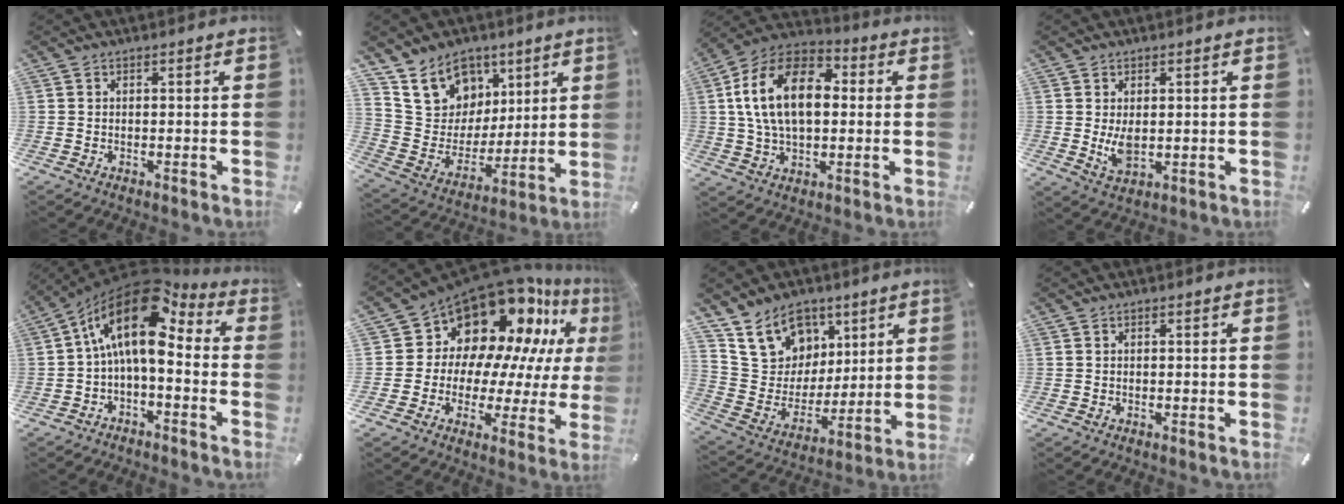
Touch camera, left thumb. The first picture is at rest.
{"total": 15.2, "force": [8.4, 12.3, 2.9], "torque": [-0.062, -0.057, 0.171]}
{"total": 17.3, "force": [2.4, 11.2, 13.0], "torque": [-0.271, 0.009, 0.037]}
{"total": 4.8, "force": [0.6, 2.9, 3.9], "torque": [-0.085, -0.005, 0.007]}
{"total": 16.2, "force": [3.9, 8.4, 13.4], "torque": [-0.253, -0.024, 0.061]}
{"total": 16.5, "force": [12.5, 9.8, 4.7], "torque": [-0.085, -0.125, 0.226]}
{"total": 15.7, "force": [8.7, 12.5, 3.7], "torque": [-0.074, -0.055, 0.176]}
{"total": 0.0}